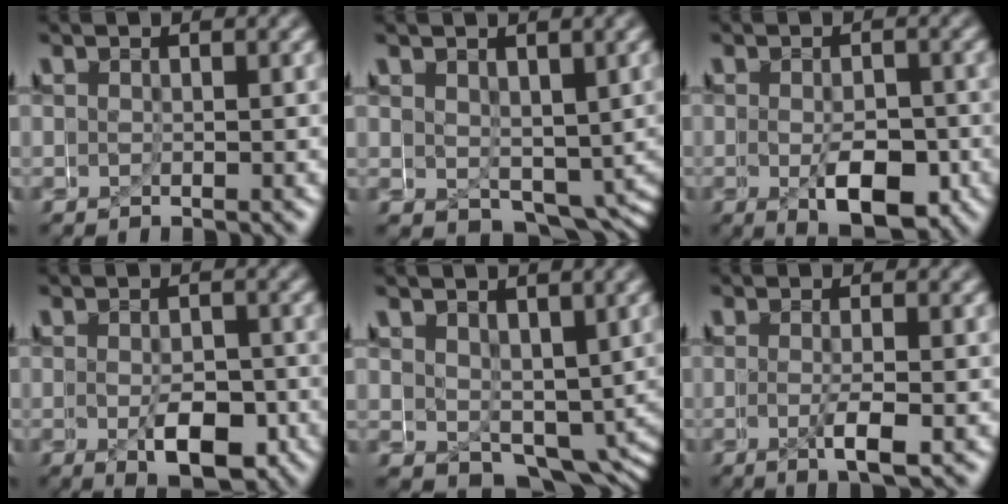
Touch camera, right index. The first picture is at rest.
{"total": 3.1, "force": [-1.8, 1.9, 1.6], "torque": [-0.032, -0.027, -0.015]}
{"total": 4.9, "force": [-2.4, 2.0, 3.7], "torque": [-0.047, -0.022, -0.030]}
{"total": 4.3, "force": [-2.0, 1.9, 3.2], "torque": [-0.039, -0.018, -0.026]}
{"total": 4.7, "force": [-2.6, 3.2, 2.3], "torque": [-0.049, -0.030, -0.030]}
{"total": 2.1, "force": [-1.0, -0.1, 1.8], "torque": [-0.021, -0.008, -0.016]}